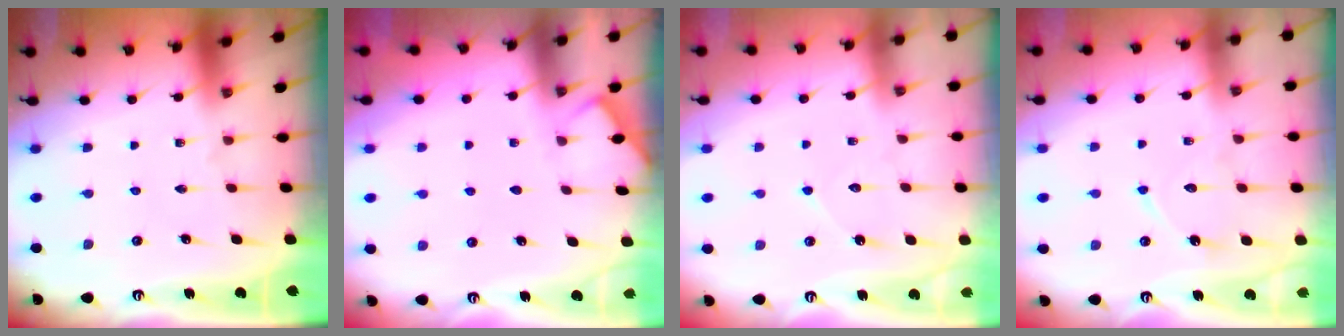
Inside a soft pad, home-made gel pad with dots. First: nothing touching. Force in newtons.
{"total": 3.0, "press": 2.9, "slide": 0.5}
{"total": 5.5, "press": 5.5, "slide": 0.5}
{"total": 7.0, "press": 7.0, "slide": 0.5}